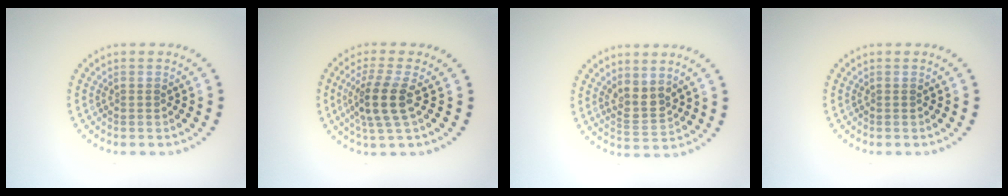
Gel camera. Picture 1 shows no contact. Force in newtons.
{"total": 3.8, "press": 3.0, "slide": 2.3}
{"total": 2.4, "press": 2.0, "slide": 1.3}
{"total": 0.0}